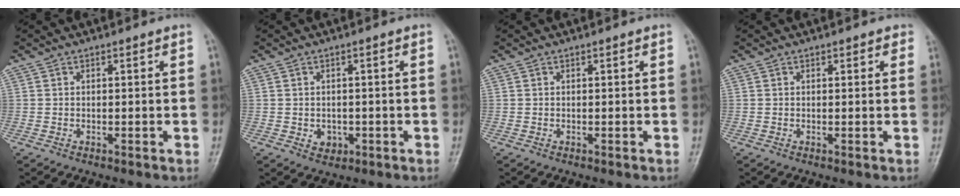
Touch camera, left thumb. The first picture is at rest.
{"total": 2.5, "force": [-0.6, 2.1, 1.2], "torque": [-0.008, 0.002, -0.002]}
{"total": 0.0}
{"total": 1.1, "force": [0.6, 0.7, 0.7], "torque": [0.003, 0.000, 0.003]}